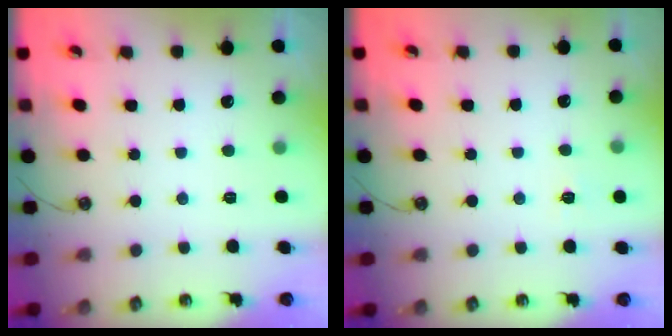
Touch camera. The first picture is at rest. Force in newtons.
{"total": 4.3, "press": 4.3, "slide": 0.4}